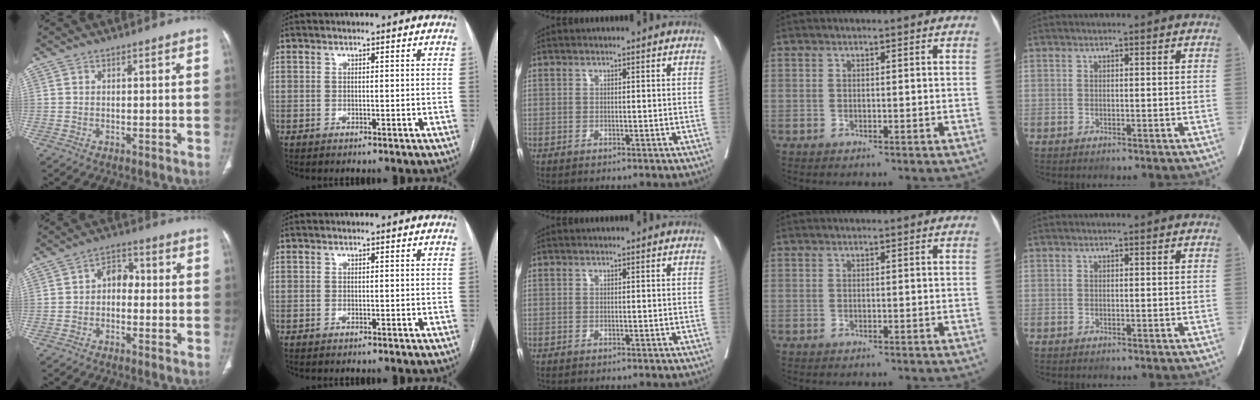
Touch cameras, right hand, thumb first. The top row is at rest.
{"thumb": {"total": 4.8, "force": [-0.3, 3.4, 3.4], "torque": [-0.028, 0.021, -0.021]}}